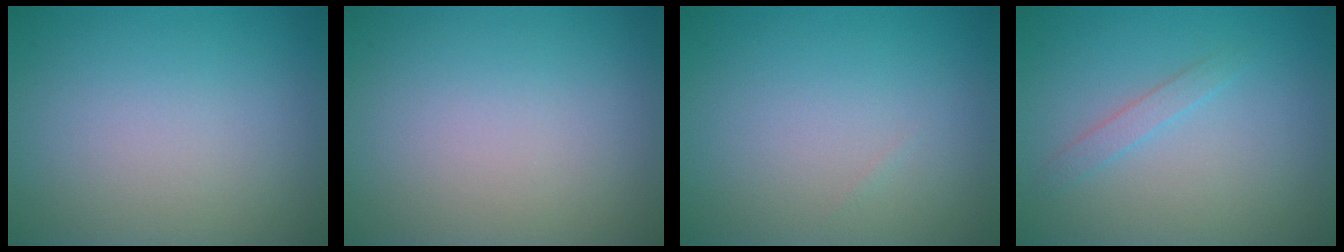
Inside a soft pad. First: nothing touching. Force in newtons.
{"total": 0.0}
{"total": 0.0}
{"total": 1.2, "press": 1.2, "slide": 0.1}